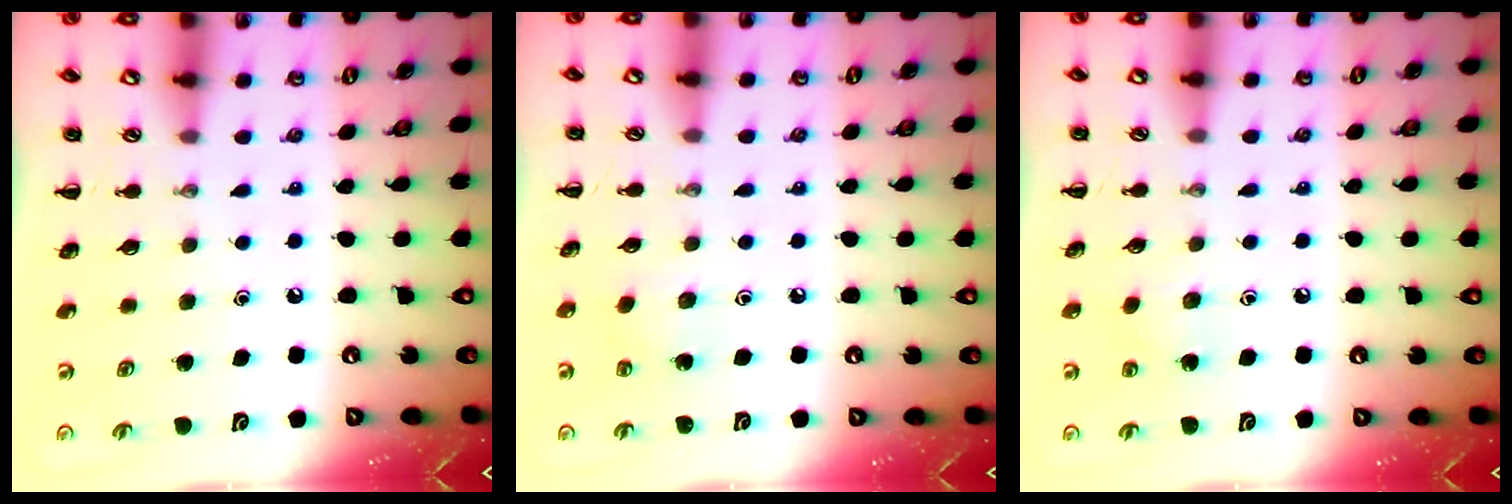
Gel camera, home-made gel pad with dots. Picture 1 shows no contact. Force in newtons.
{"total": 1.5, "press": 1.4, "slide": 0.7}
{"total": 5.9, "press": 5.7, "slide": 1.2}